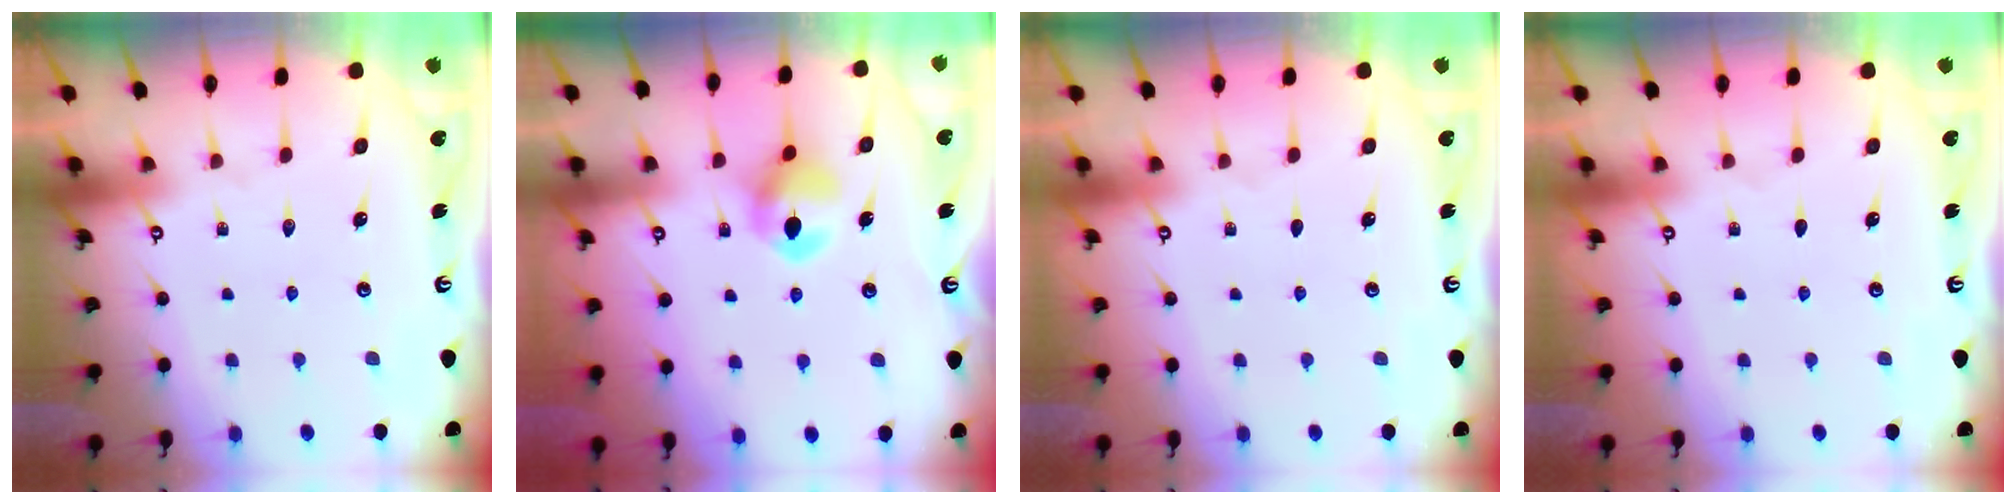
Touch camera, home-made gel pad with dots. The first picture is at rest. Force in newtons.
{"total": 7.9, "press": 7.8, "slide": 0.6}
{"total": 0.0}
{"total": 0.0}